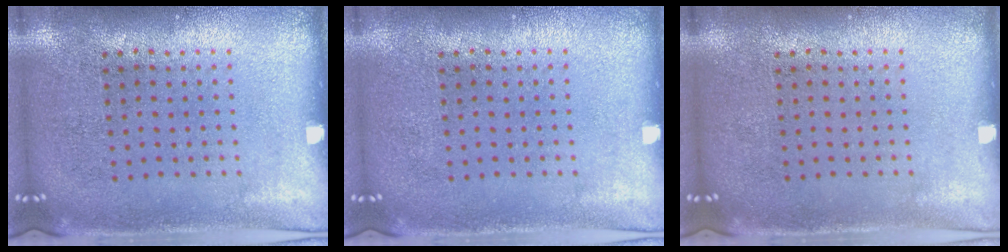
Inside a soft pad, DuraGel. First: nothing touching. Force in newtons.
{"total": 0.0}
{"total": 0.0}